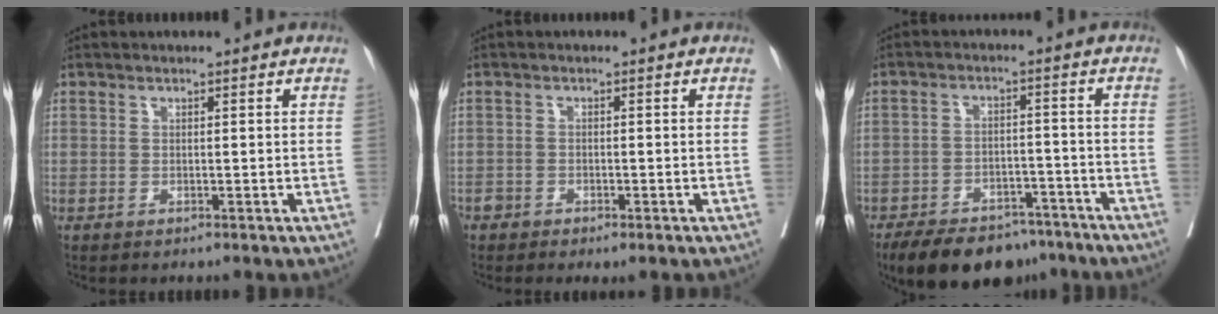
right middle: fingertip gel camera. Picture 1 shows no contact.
{"total": 1.6, "force": [-1.2, 0.8, 0.7], "torque": [-0.006, 0.000, -0.018]}
{"total": 14.3, "force": [-11.2, 6.6, 5.9], "torque": [-0.097, 0.001, -0.162]}